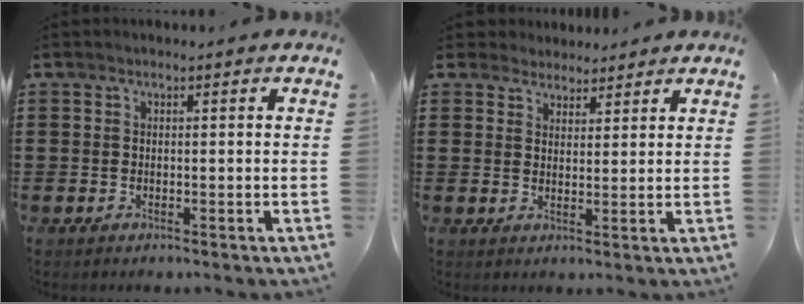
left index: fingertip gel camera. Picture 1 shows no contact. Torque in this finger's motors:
{"motor_torque": [2.14, 0.00, 0.07, 0.00]}